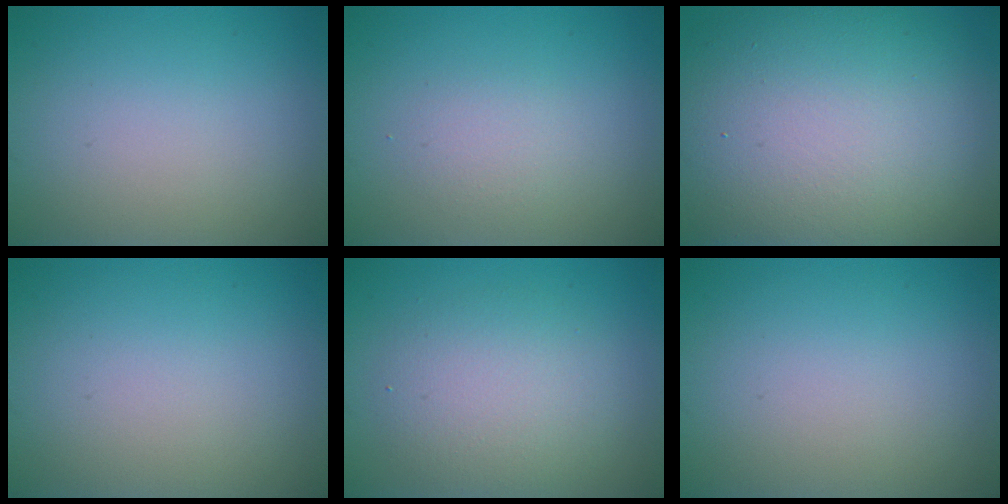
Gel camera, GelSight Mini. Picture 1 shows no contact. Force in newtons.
{"total": 1.5, "press": 1.5, "slide": 0.1}
{"total": 15.7, "press": 15.7, "slide": 1.3}
{"total": 0.0}
{"total": 4.2, "press": 4.2, "slide": 0.3}
{"total": 0.0}